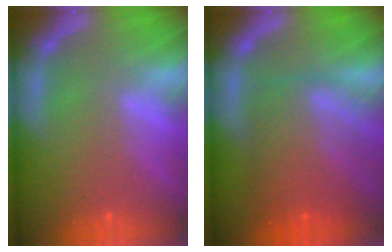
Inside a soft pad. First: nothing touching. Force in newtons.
{"total": 7.6}